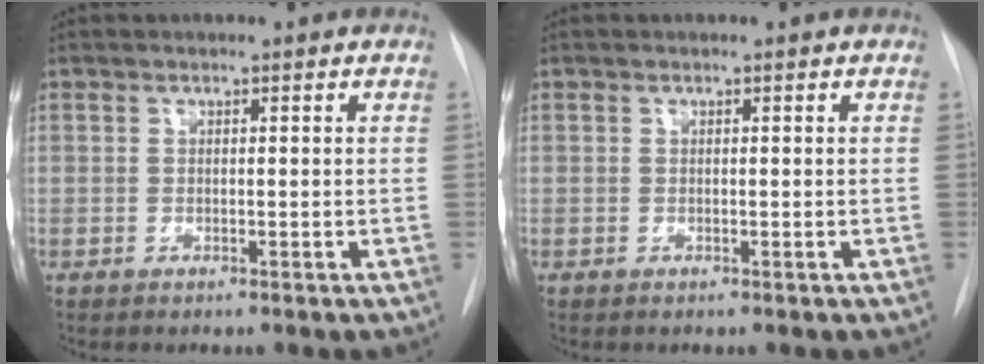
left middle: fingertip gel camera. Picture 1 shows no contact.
{"total": 0.0}